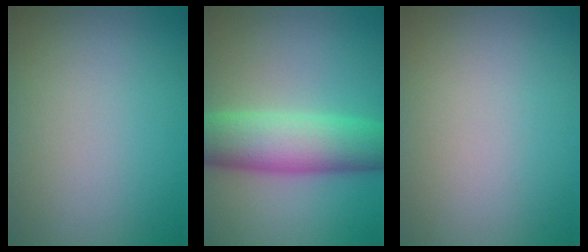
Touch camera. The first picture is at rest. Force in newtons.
{"total": 8.5, "press": 8.5, "slide": 0.2}
{"total": 0.0}